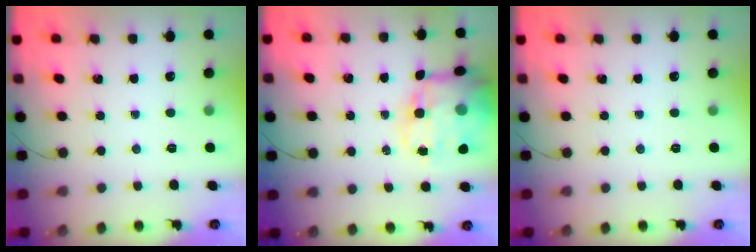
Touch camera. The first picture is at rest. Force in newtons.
{"total": 18.7, "press": 18.2, "slide": 4.2}
{"total": 0.0}